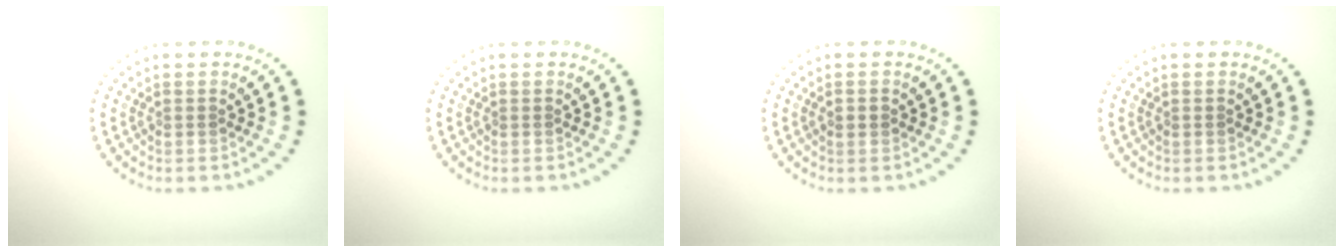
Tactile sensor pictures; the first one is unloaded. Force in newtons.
{"total": 0.0}
{"total": 1.4, "press": 1.4, "slide": 0.1}
{"total": 0.0}